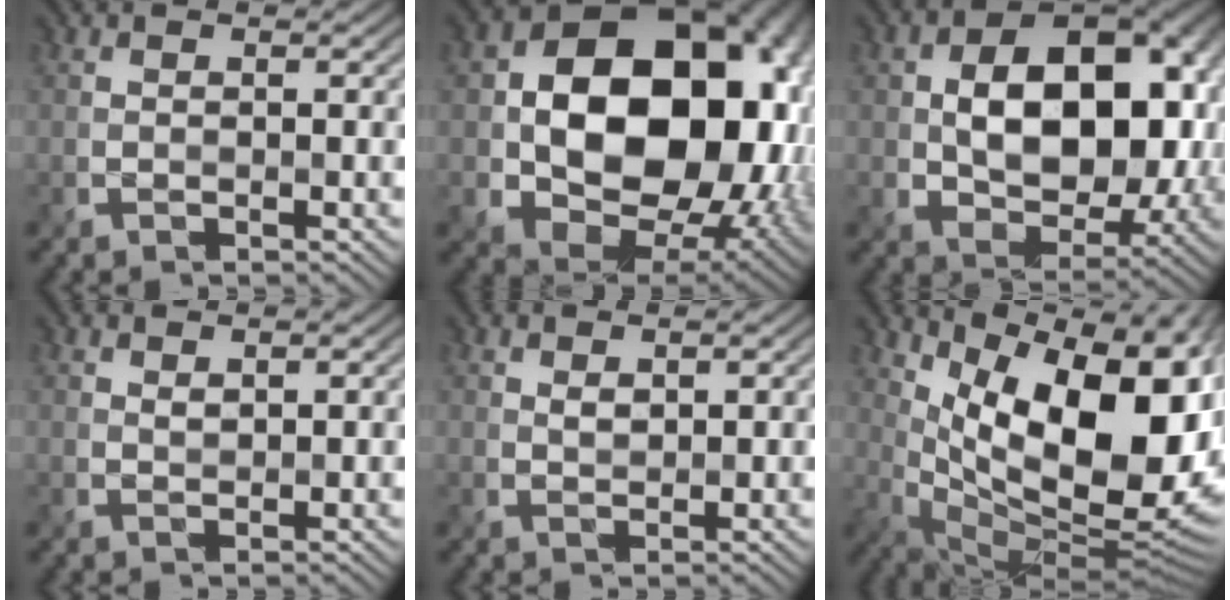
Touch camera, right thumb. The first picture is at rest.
{"total": 18.4, "force": [0.9, 13.9, 12.0], "torque": [-0.188, -0.039, 0.053]}
{"total": 13.5, "force": [0.7, 9.2, 9.8], "torque": [-0.135, -0.005, 0.020]}
{"total": 0.7, "force": [0.7, 0.1, 0.0], "torque": [-0.006, -0.004, 0.018]}
{"total": 0.8, "force": [0.7, 0.4, 0.2], "torque": [-0.011, -0.006, 0.020]}
{"total": 16.5, "force": [4.2, 8.4, 13.6], "torque": [-0.204, -0.009, 0.082]}